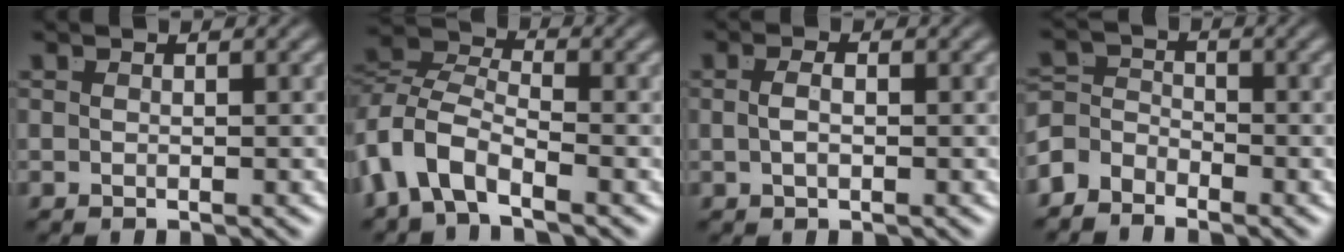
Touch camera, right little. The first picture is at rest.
{"total": 7.0, "force": [-1.4, 5.7, 3.9], "torque": [-0.102, -0.017, -0.034]}
{"total": 1.1, "force": [-0.4, -0.2, 1.0], "torque": [-0.015, -0.008, -0.001]}
{"total": 4.9, "force": [-2.0, 4.1, 1.7], "torque": [-0.036, -0.022, -0.035]}